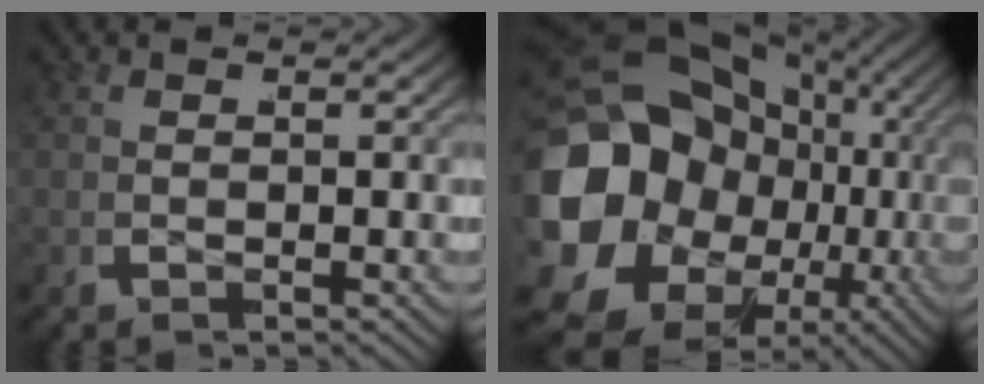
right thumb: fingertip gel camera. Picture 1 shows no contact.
{"total": 25.7, "force": [-2.3, 19.8, 16.2], "torque": [-0.326, -0.039, -0.039]}